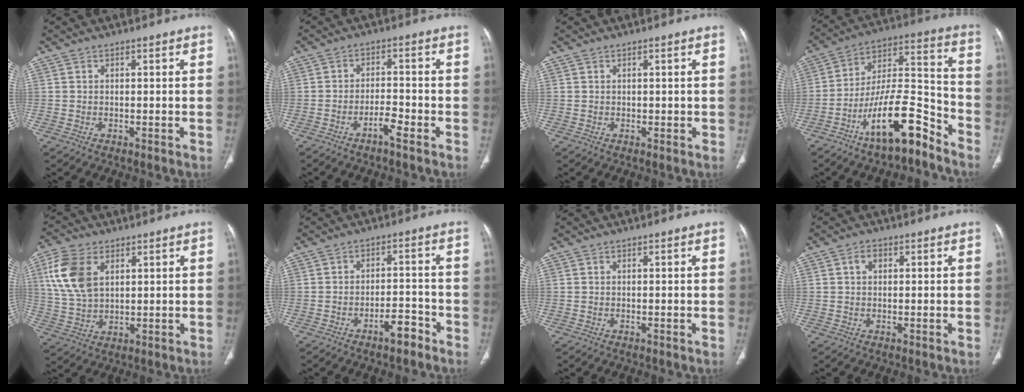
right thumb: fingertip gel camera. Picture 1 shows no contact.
{"total": 3.8, "force": [-2.5, 0.7, 2.7], "torque": [-0.051, 0.021, -0.045]}
{"total": 0.5, "force": [0.3, 0.4, 0.2], "torque": [0.002, 0.001, 0.007]}
{"total": 16.3, "force": [-10.4, 5.0, 11.4], "torque": [-0.187, 0.092, -0.182]}
{"total": 11.1, "force": [3.9, 6.9, 7.7], "torque": [-0.156, -0.003, 0.083]}
{"total": 4.6, "force": [-3.2, 1.7, 2.8], "torque": [-0.037, 0.030, -0.048]}
{"total": 0.0}
{"total": 1.9, "force": [0.6, 1.3, 1.2], "torque": [-0.018, 0.007, 0.009]}